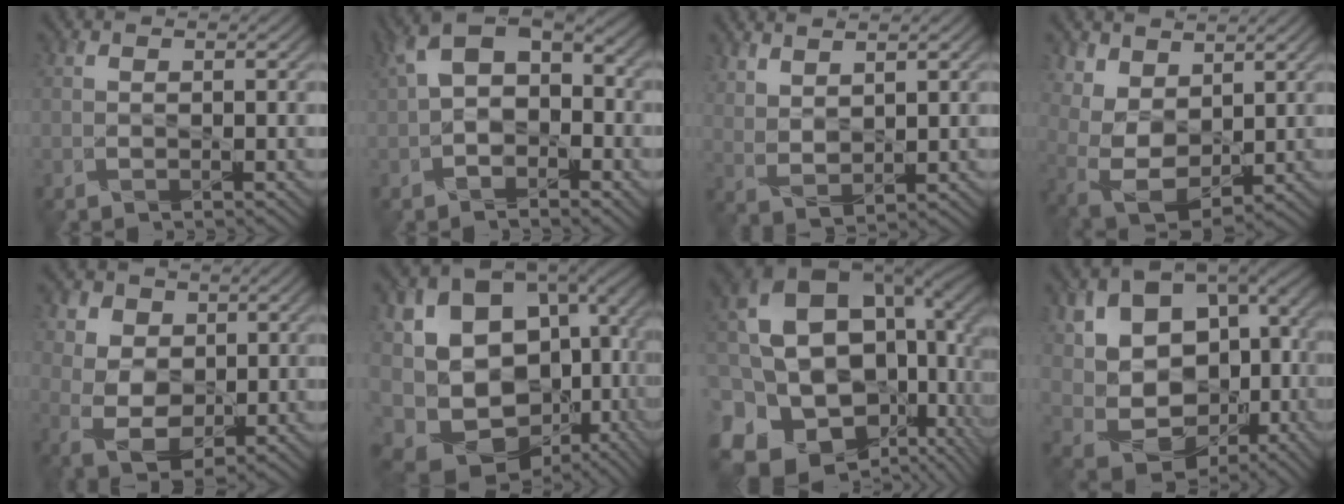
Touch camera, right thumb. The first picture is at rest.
{"total": 8.8, "force": [-0.2, 5.7, 6.7], "torque": [-0.132, -0.002, -0.013]}
{"total": 3.5, "force": [3.0, 0.6, 1.6], "torque": [-0.037, -0.012, 0.069]}
{"total": 7.1, "force": [4.3, 3.8, 4.2], "torque": [-0.114, -0.002, 0.081]}
{"total": 7.1, "force": [2.6, 5.3, 4.1], "torque": [-0.115, 0.004, 0.051]}
{"total": 17.4, "force": [-1.1, 14.4, 9.8], "torque": [-0.181, -0.045, 0.039]}
{"total": 20.8, "force": [0.0, 15.0, 14.4], "torque": [-0.329, -0.039, 0.028]}
{"total": 12.7, "force": [0.5, 9.8, 7.9], "torque": [-0.146, -0.012, 0.016]}